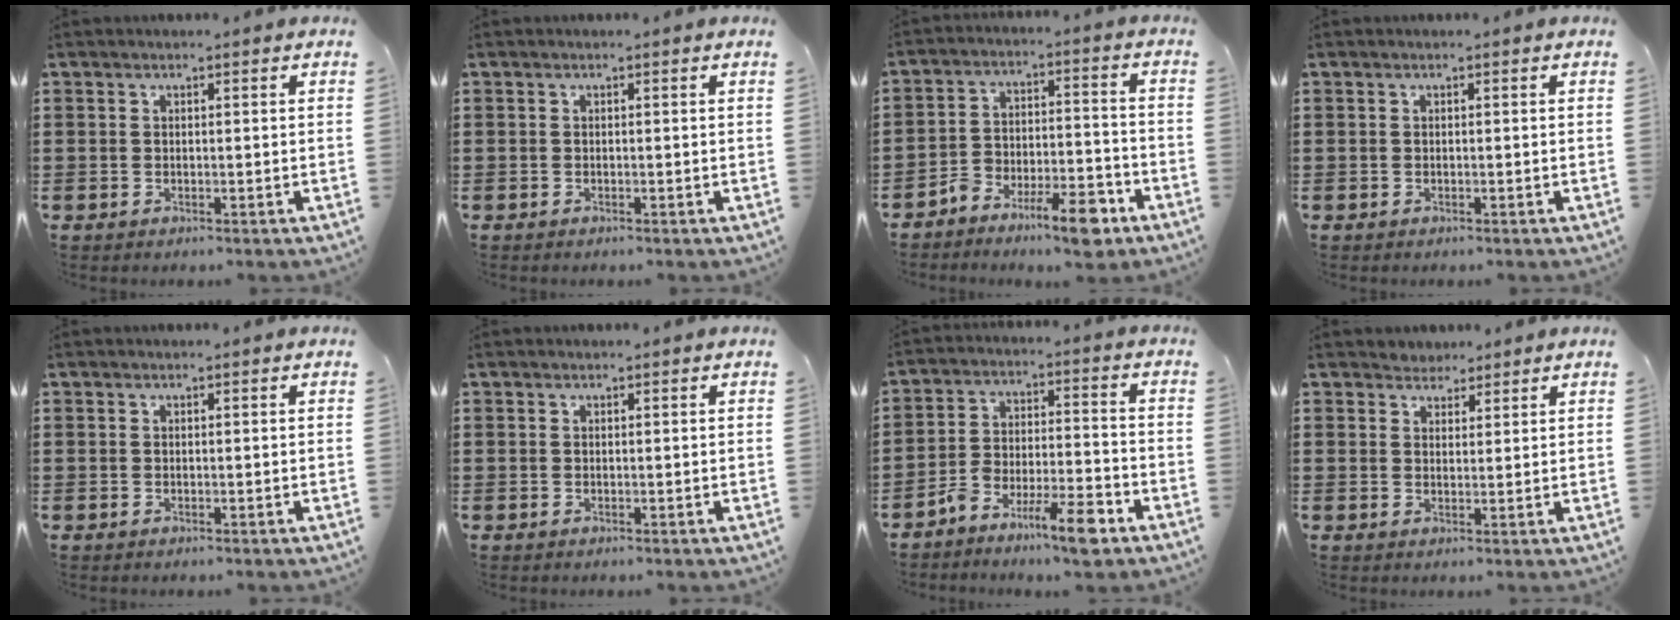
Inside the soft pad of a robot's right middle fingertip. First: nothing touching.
{"total": 0.0}
{"total": 8.4, "force": [-7.0, 2.1, 4.3], "torque": [-0.072, 0.019, -0.130]}
{"total": 0.0}
{"total": 0.0}
{"total": 0.0}
{"total": 8.2, "force": [-6.6, 1.4, 4.7], "torque": [-0.089, 0.007, -0.123]}
{"total": 2.5, "force": [2.3, 1.0, -0.6], "torque": [0.002, 0.004, 0.046]}